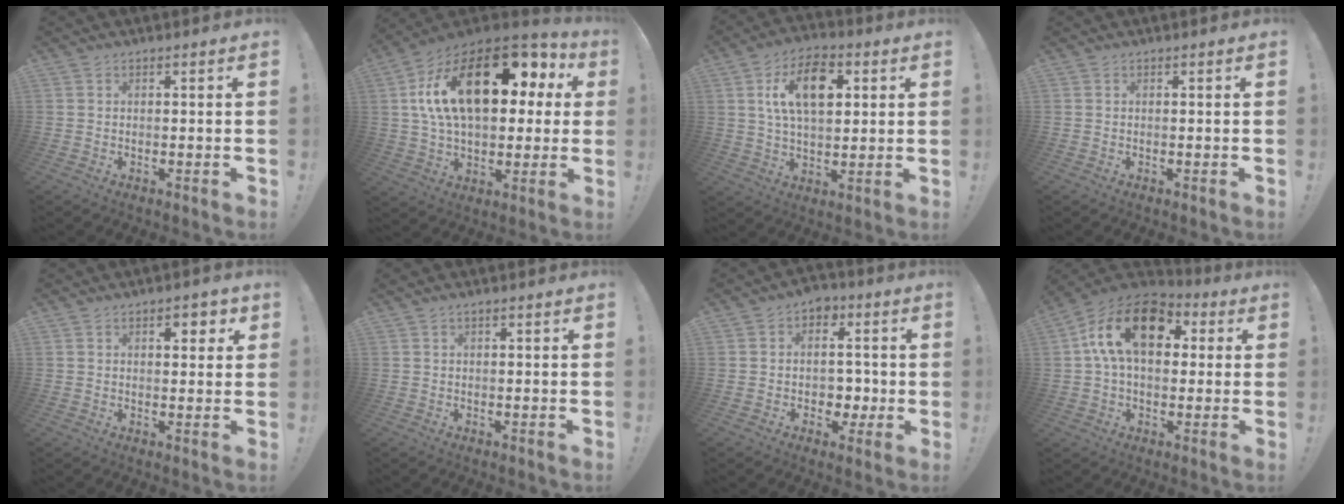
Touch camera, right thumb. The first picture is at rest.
{"total": 25.1, "force": [7.1, 13.2, 20.1], "torque": [-0.332, -0.032, 0.122]}
{"total": 14.5, "force": [4.6, 8.5, 10.8], "torque": [-0.169, 0.001, 0.080]}
{"total": 0.0}
{"total": 4.0, "force": [1.8, 2.3, 2.8], "torque": [-0.019, -0.007, 0.023]}
{"total": 0.7, "force": [0.3, 0.3, 0.5], "torque": [-0.013, 0.002, 0.005]}
{"total": 7.5, "force": [-0.3, 7.2, 1.9], "torque": [-0.006, 0.003, 0.003]}
{"total": 18.6, "force": [5.4, 11.4, 13.7], "torque": [-0.225, -0.003, 0.089]}